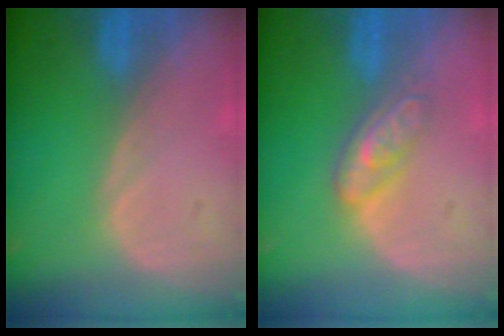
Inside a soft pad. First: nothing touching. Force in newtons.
{"total": 4.7, "press": 4.3, "slide": 1.9}